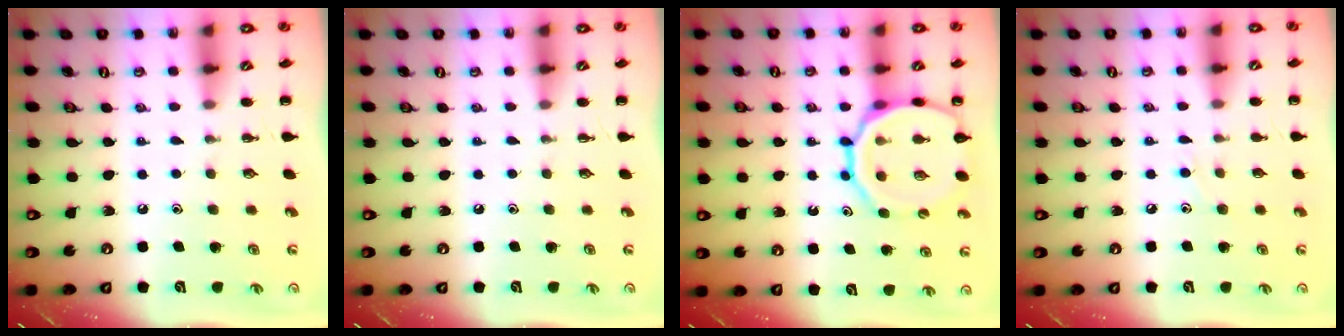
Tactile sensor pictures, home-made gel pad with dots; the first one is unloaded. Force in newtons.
{"total": 0.0}
{"total": 17.3, "press": 17.1, "slide": 2.8}
{"total": 5.6, "press": 5.3, "slide": 1.9}